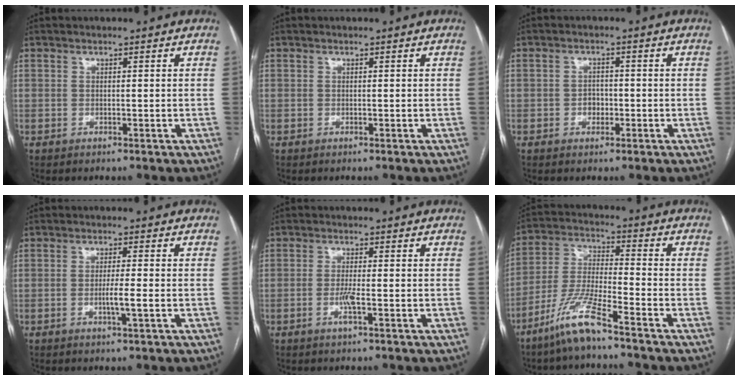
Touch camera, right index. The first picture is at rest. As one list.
[{"total": 0.0}, {"total": 2.2, "force": [-0.6, 1.7, 1.2], "torque": [-0.012, 0.008, -0.008]}, {"total": 3.1, "force": [-0.8, -0.3, 3.0], "torque": [-0.056, -0.005, -0.016]}, {"total": 2.6, "force": [-0.9, -0.1, 2.4], "torque": [-0.051, -0.006, -0.021]}, {"total": 9.5, "force": [-6.8, 0.4, 6.6], "torque": [-0.144, -0.020, -0.141]}]